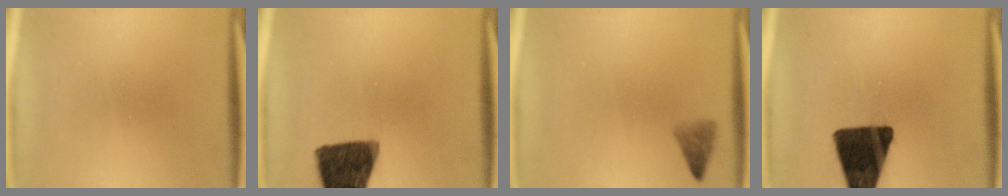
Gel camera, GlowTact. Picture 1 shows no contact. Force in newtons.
{"total": 13.0}
{"total": 1.0}
{"total": 16.1}